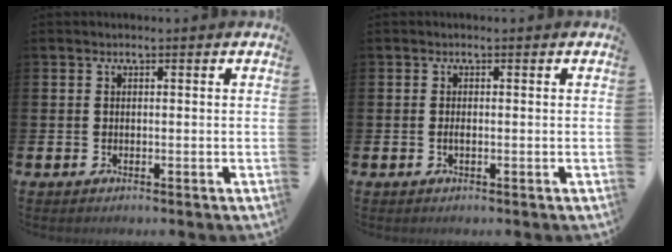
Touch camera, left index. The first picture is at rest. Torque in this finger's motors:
{"motor_torque": [0.12, 0.04, -0.05, 0.03]}